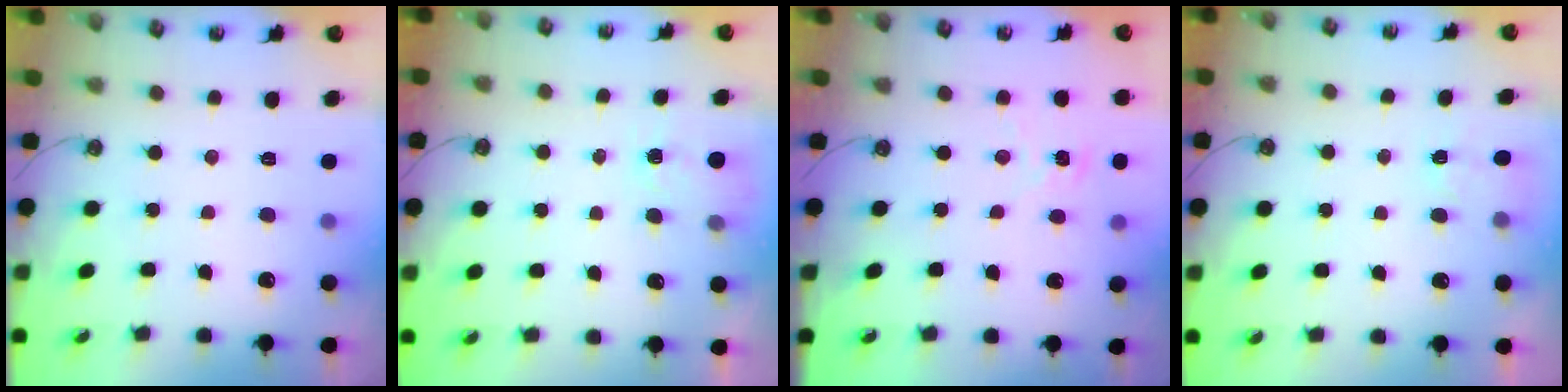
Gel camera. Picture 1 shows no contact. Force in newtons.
{"total": 1.9, "press": 1.9, "slide": 0.3}
{"total": 1.9, "press": 1.9, "slide": 0.2}
{"total": 2.6, "press": 2.5, "slide": 0.4}